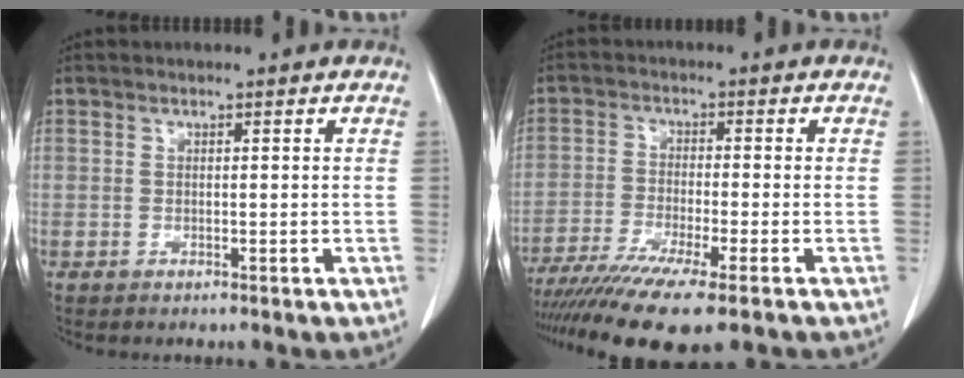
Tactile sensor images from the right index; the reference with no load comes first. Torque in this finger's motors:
{"motor_torque": [1.04, -1.10, 0.93, 0.21]}